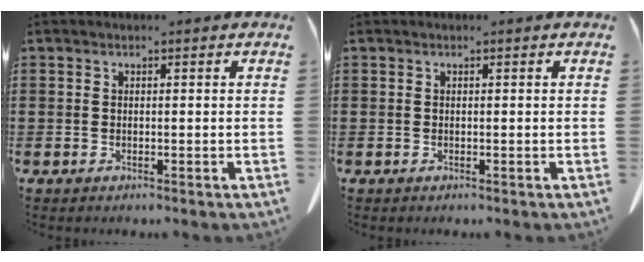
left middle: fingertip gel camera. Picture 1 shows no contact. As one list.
[{"total": 0.0}]